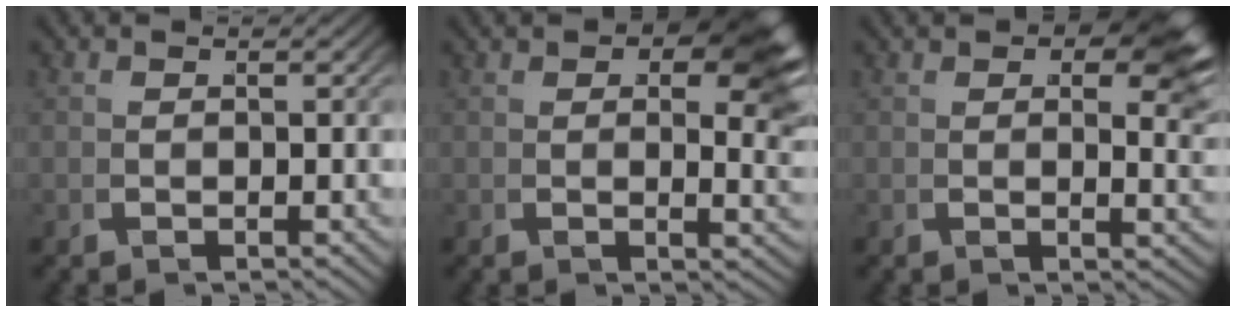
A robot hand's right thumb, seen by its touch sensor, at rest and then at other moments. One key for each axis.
{"total": 7.7, "fx": 2.3, "fy": 3.7, "fz": 6.4, "tx": -0.071, "ty": -0.009, "tz": 0.033}
{"total": 6.2, "fx": 2.3, "fy": 2.9, "fz": 5.0, "tx": -0.059, "ty": -0.007, "tz": 0.033}